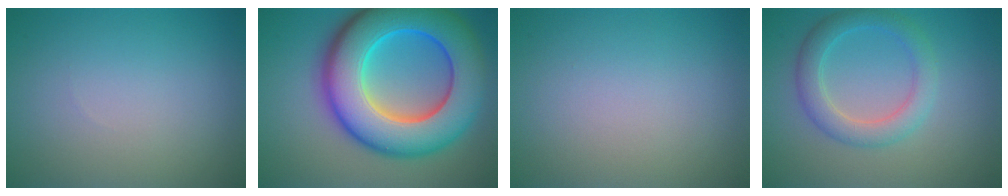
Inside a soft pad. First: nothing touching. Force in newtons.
{"total": 13.9, "press": 13.9, "slide": 0.2}
{"total": 0.0}
{"total": 3.6, "press": 3.6, "slide": 0.1}